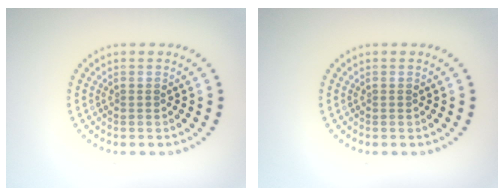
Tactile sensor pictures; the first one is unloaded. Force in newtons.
{"total": 0.0}